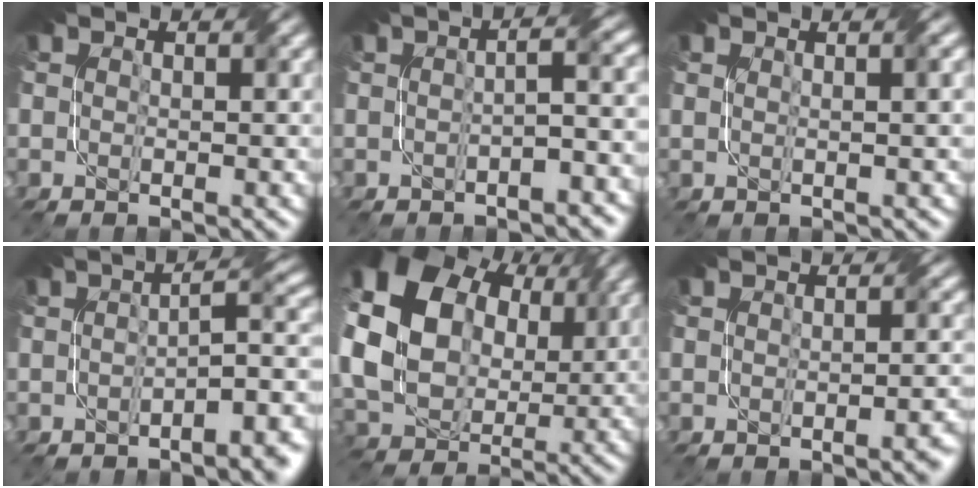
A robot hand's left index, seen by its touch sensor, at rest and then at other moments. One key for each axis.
{"total": 4.6, "fx": -1.3, "fy": 1.4, "fz": 4.1, "tx": -0.044, "ty": 0.012, "tz": -0.023}
{"total": 2.7, "fx": 0.9, "fy": 1.2, "fz": 2.2, "tx": -0.013, "ty": 0.007, "tz": -0.002}
{"total": 6.9, "fx": -2.2, "fy": 2.0, "fz": 6.2, "tx": -0.065, "ty": 0.013, "tz": -0.037}
{"total": 17.8, "fx": 5.1, "fy": 13.9, "fz": 9.8, "tx": -0.242, "ty": 0.034, "tz": 0.095}
{"total": 2.1, "fx": -0.9, "fy": 0.5, "fz": 1.8, "tx": -0.012, "ty": 0.003, "tz": -0.014}